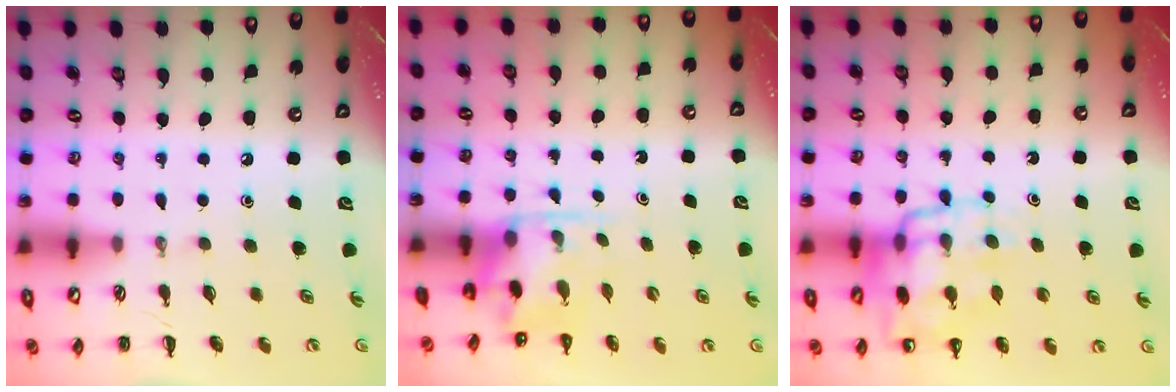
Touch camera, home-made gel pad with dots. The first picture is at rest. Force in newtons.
{"total": 4.8, "press": 4.7, "slide": 0.4}
{"total": 13.3, "press": 12.9, "slide": 3.3}